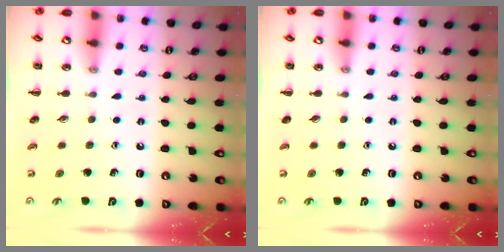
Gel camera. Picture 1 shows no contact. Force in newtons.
{"total": 0.0}